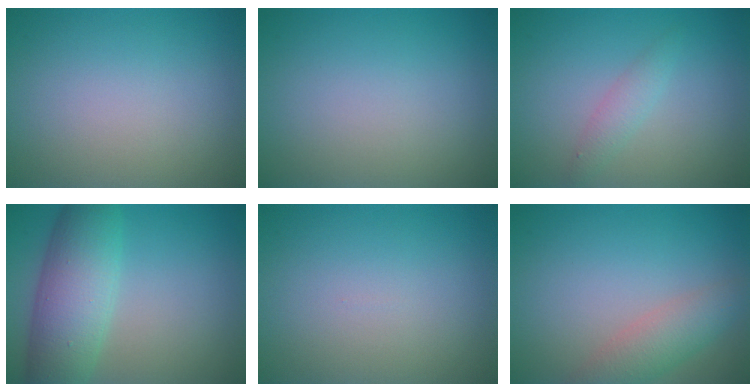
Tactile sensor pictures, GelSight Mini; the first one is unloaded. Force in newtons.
{"total": 0.0}
{"total": 1.6, "press": 1.6, "slide": 0.1}
{"total": 7.4, "press": 7.4, "slide": 0.2}
{"total": 0.0}
{"total": 3.3, "press": 3.3, "slide": 0.1}